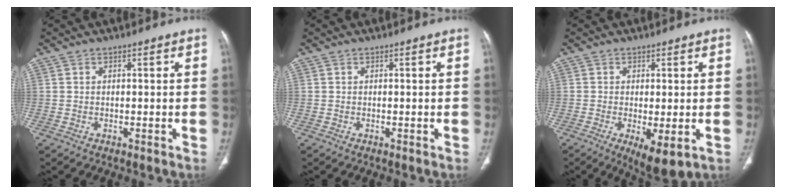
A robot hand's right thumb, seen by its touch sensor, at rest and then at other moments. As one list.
[{"total": 0.0}, {"total": 6.4, "force": [-1.9, 2.2, 5.8], "torque": [-0.096, -0.021, -0.024]}]